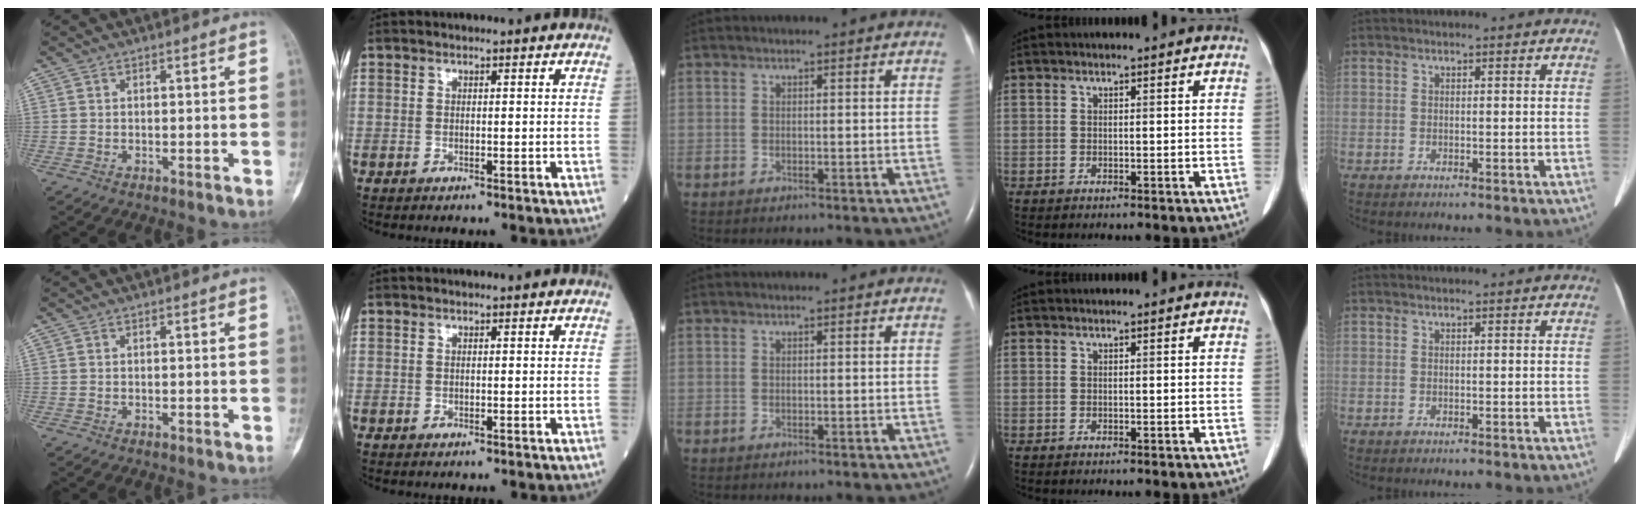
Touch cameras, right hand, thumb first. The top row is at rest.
{}